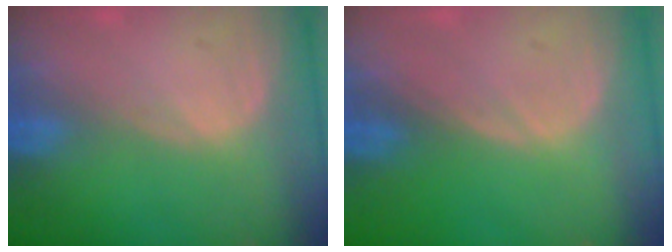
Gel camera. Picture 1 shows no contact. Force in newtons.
{"total": 0.0}